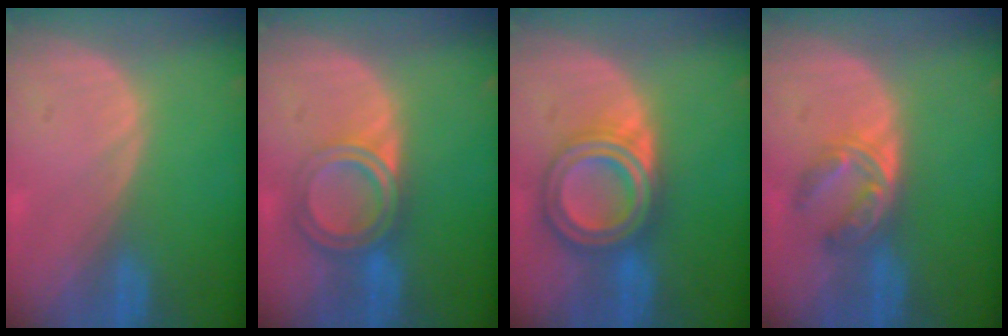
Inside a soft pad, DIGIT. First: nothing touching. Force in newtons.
{"total": 6.5, "press": 5.5, "slide": 3.4}
{"total": 8.0, "press": 8.0, "slide": 0.5}
{"total": 6.0, "press": 5.0, "slide": 3.3}